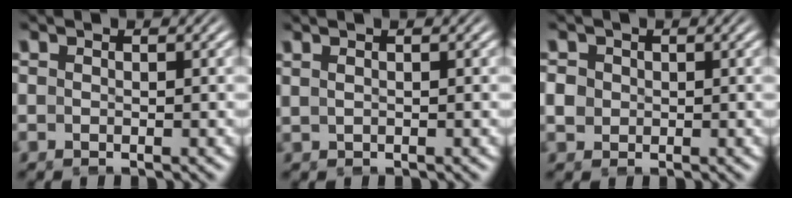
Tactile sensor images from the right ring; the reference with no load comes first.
{"total": 1.1, "force": [0.6, -0.8, 0.4], "torque": [-0.002, 0.009, 0.013]}
{"total": 2.1, "force": [0.3, 1.9, 0.8], "torque": [-0.020, -0.003, 0.007]}